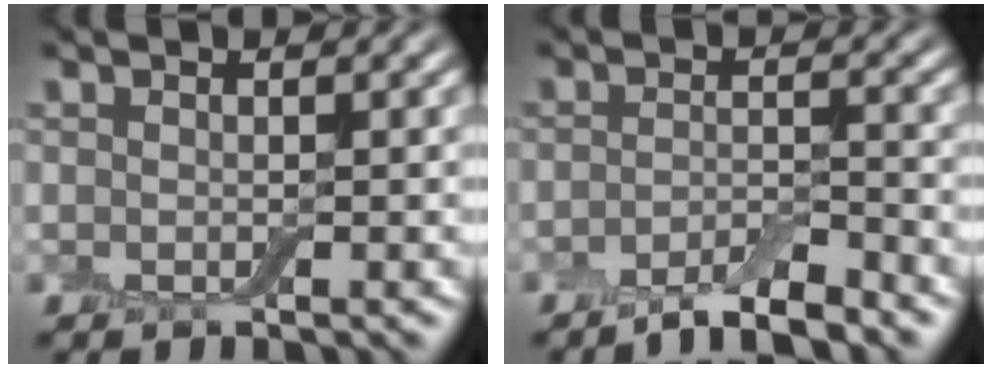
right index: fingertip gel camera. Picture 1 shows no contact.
{"total": 3.8, "force": [-3.0, 0.7, 2.3], "torque": [-0.036, 0.002, -0.055]}